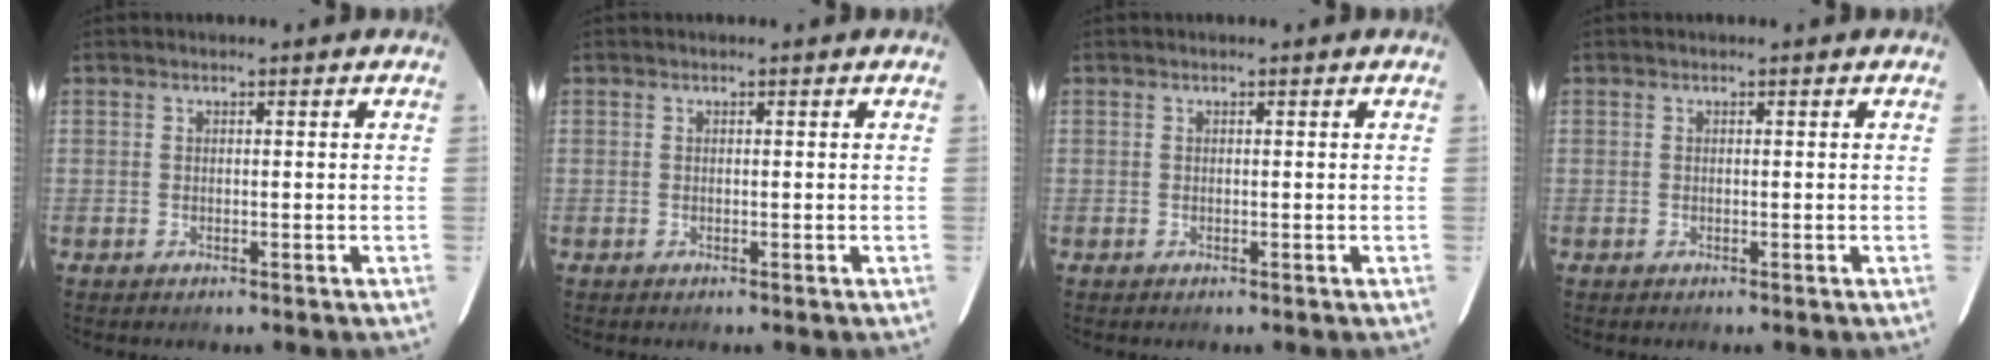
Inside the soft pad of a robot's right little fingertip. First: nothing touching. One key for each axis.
{"total": 0.0}
{"total": 0.0}
{"total": 0.0}